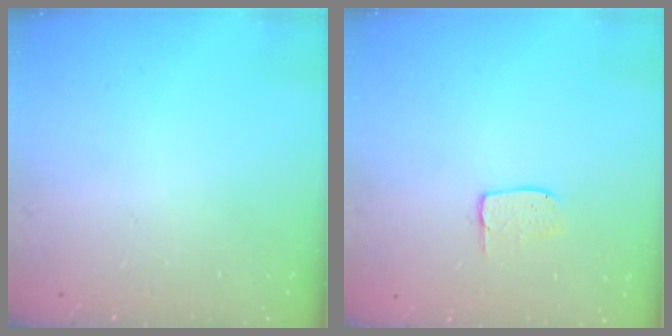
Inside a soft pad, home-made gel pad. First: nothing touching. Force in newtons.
{"total": 5.6, "press": 5.6, "slide": 0.3}